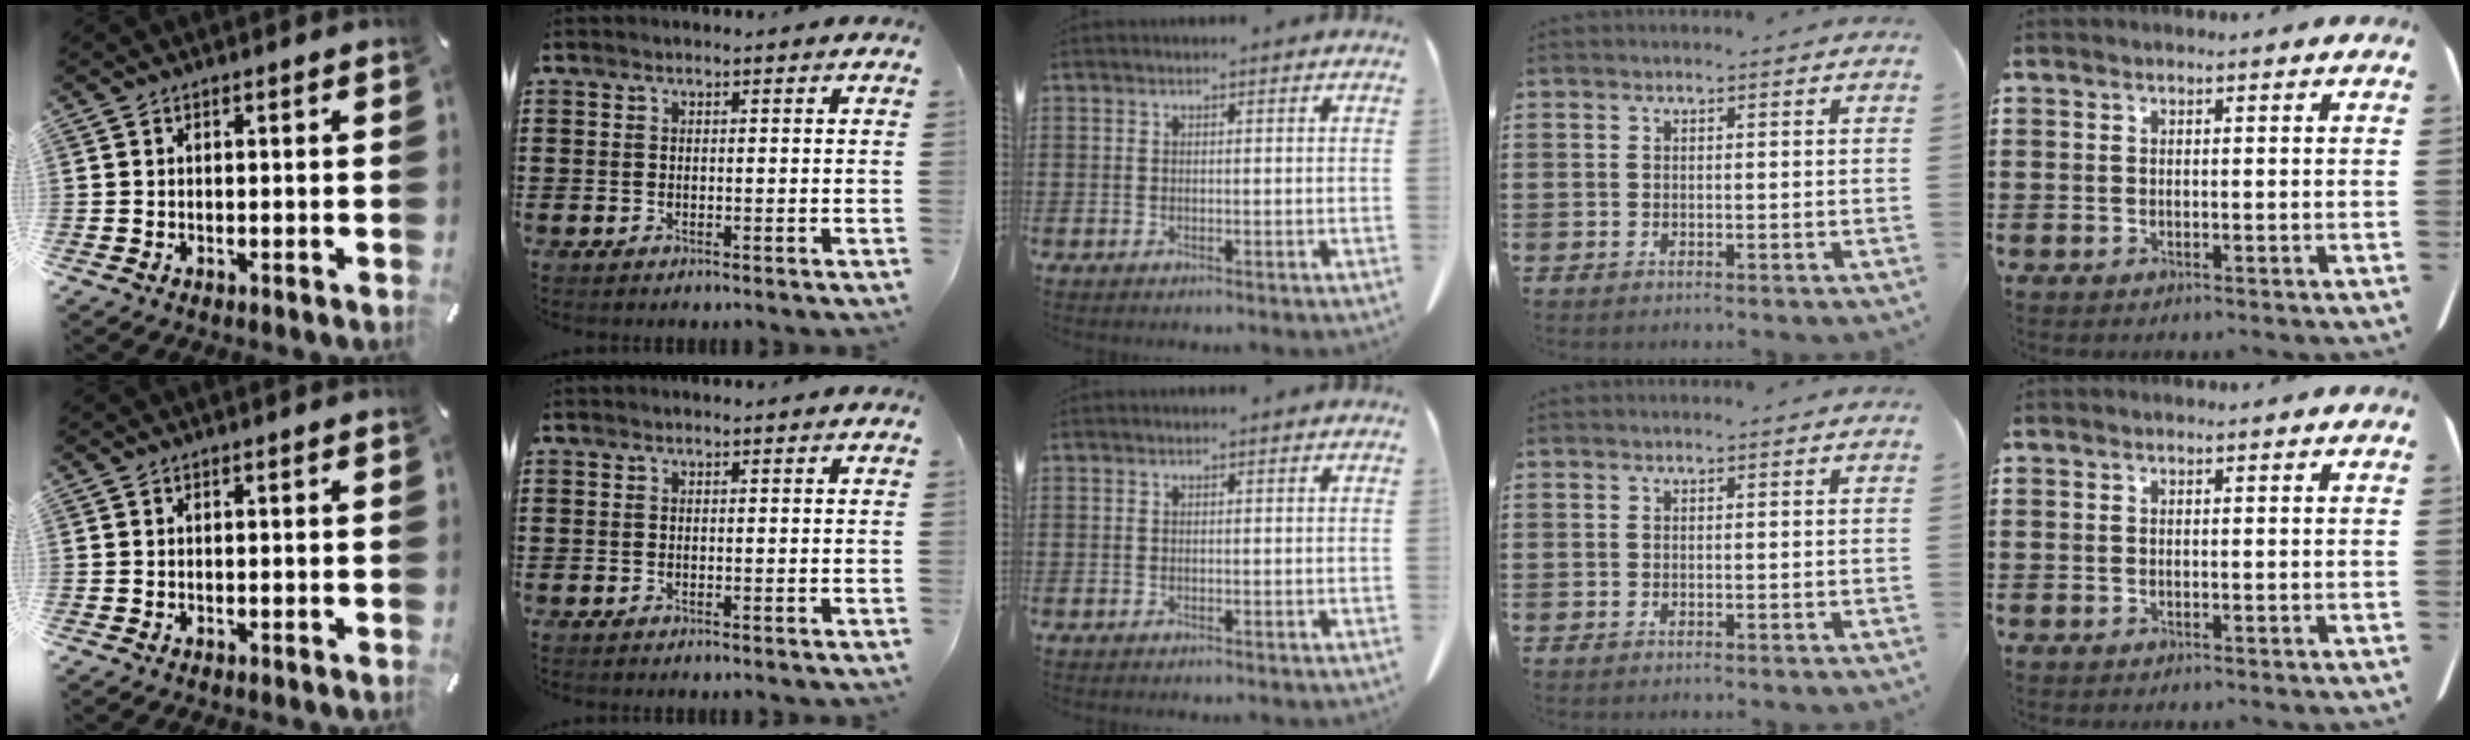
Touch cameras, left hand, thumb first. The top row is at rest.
{}